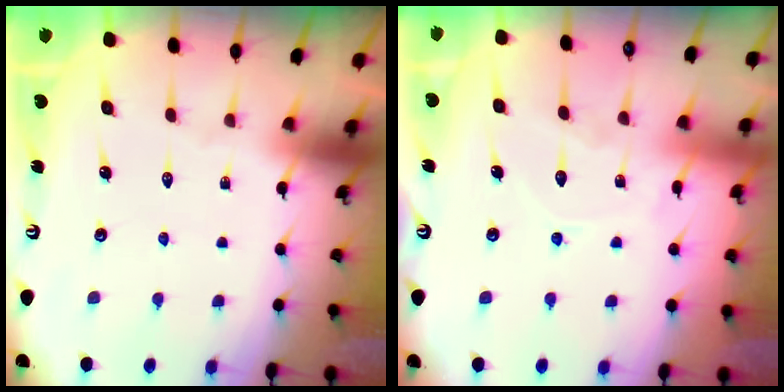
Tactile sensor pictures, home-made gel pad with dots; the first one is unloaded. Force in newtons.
{"total": 7.8, "press": 7.8, "slide": 0.8}